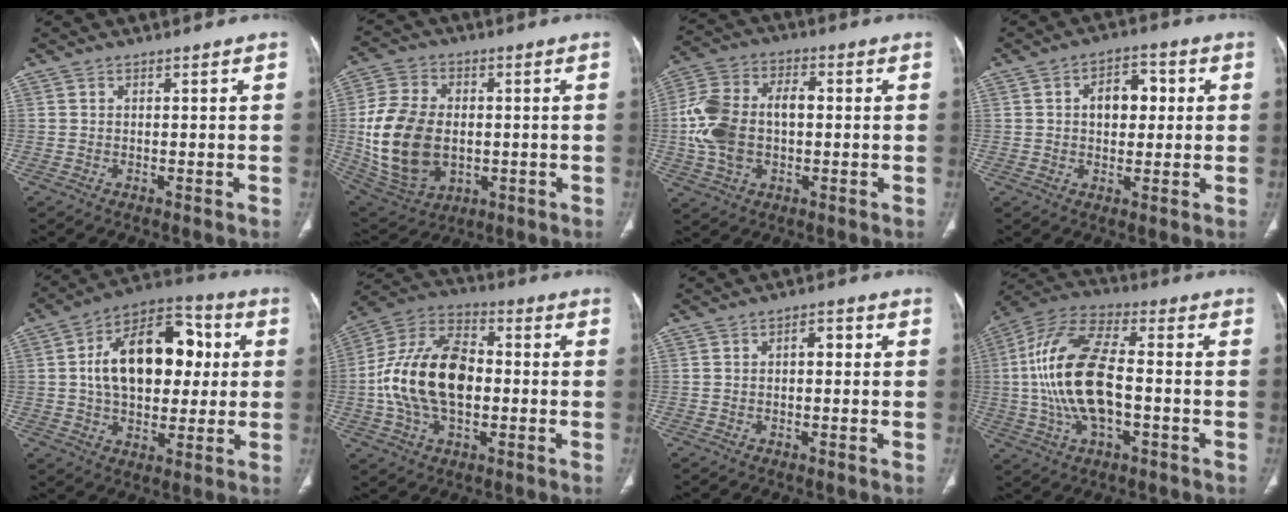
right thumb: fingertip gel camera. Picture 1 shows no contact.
{"total": 18.5, "force": [-0.9, 12.8, 13.3], "torque": [-0.250, -0.001, 0.002]}
{"total": 14.4, "force": [-0.4, 9.1, 11.1], "torque": [-0.228, 0.032, -0.008]}
{"total": 7.6, "force": [1.1, 4.9, 5.7], "torque": [-0.060, 0.015, 0.013]}
{"total": 20.5, "force": [2.8, 12.6, 15.9], "torque": [-0.218, 0.024, 0.042]}
{"total": 19.1, "force": [-1.1, 11.7, 15.0], "torque": [-0.274, 0.032, -0.022]}
{"total": 2.4, "force": [0.2, 1.4, 2.0], "torque": [-0.019, 0.009, -0.002]}
{"total": 18.8, "force": [-1.4, 8.9, 16.5], "torque": [-0.337, 0.027, -0.027]}